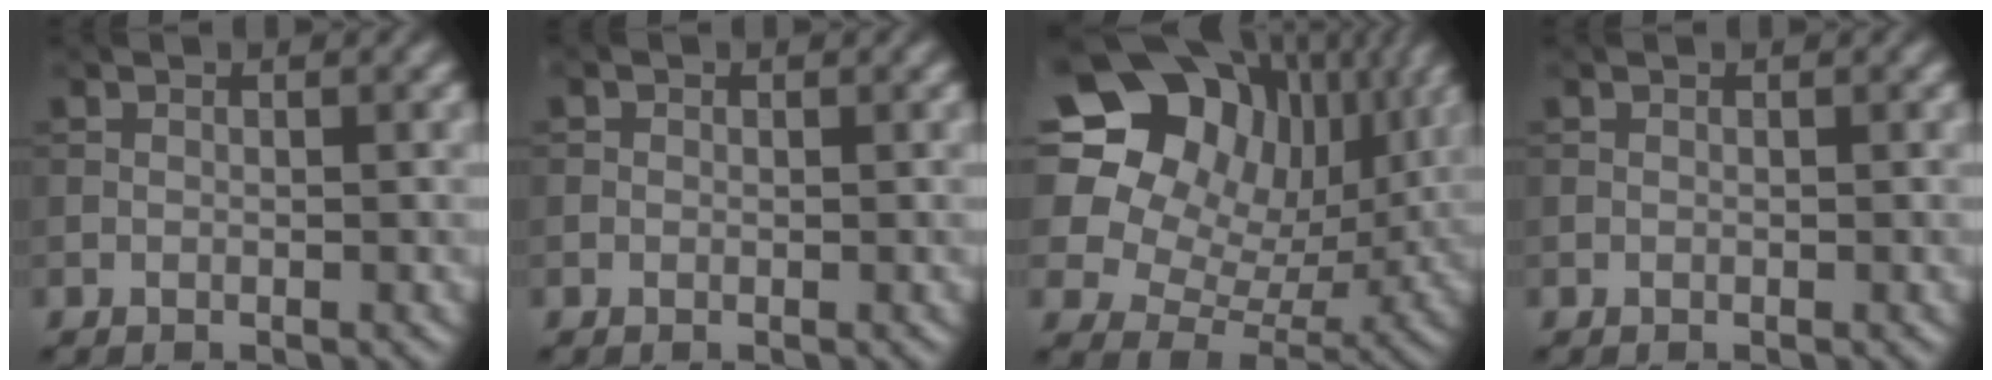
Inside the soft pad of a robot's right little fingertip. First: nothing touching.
{"total": 2.2, "force": [-1.1, -1.4, -1.2], "torque": [0.031, -0.011, -0.020]}
{"total": 15.0, "force": [7.0, 10.8, 7.6], "torque": [-0.193, 0.056, 0.119]}
{"total": 0.0}